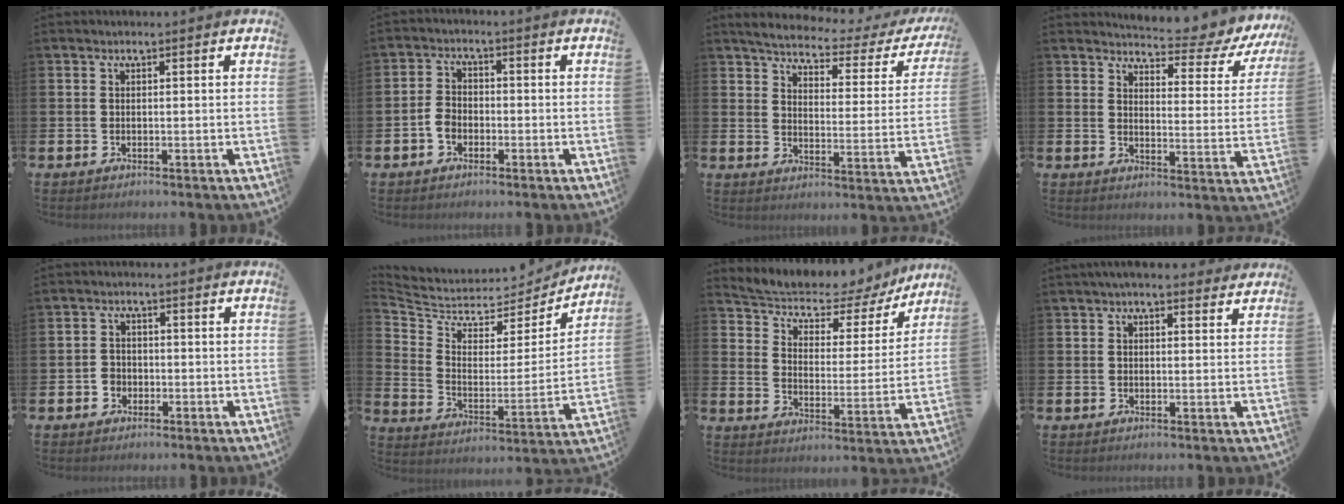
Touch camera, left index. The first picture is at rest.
{"total": 3.0, "force": [-1.3, 2.2, 1.5], "torque": [-0.022, 0.004, -0.028]}
{"total": 4.2, "force": [3.7, 1.0, 1.6], "torque": [-0.050, -0.030, 0.053]}
{"total": 5.3, "force": [4.9, 1.1, 1.6], "torque": [-0.037, -0.047, 0.075]}
{"total": 2.1, "force": [-1.0, 1.9, 0.3], "torque": [-0.003, 0.003, -0.026]}
{"total": 6.4, "force": [5.8, 2.5, 1.0], "torque": [-0.056, -0.054, 0.096]}
{"total": 5.9, "force": [5.4, 1.9, 1.5], "torque": [-0.065, -0.041, 0.088]}
{"total": 3.1, "force": [2.9, 0.6, 1.0], "torque": [-0.011, -0.012, 0.050]}